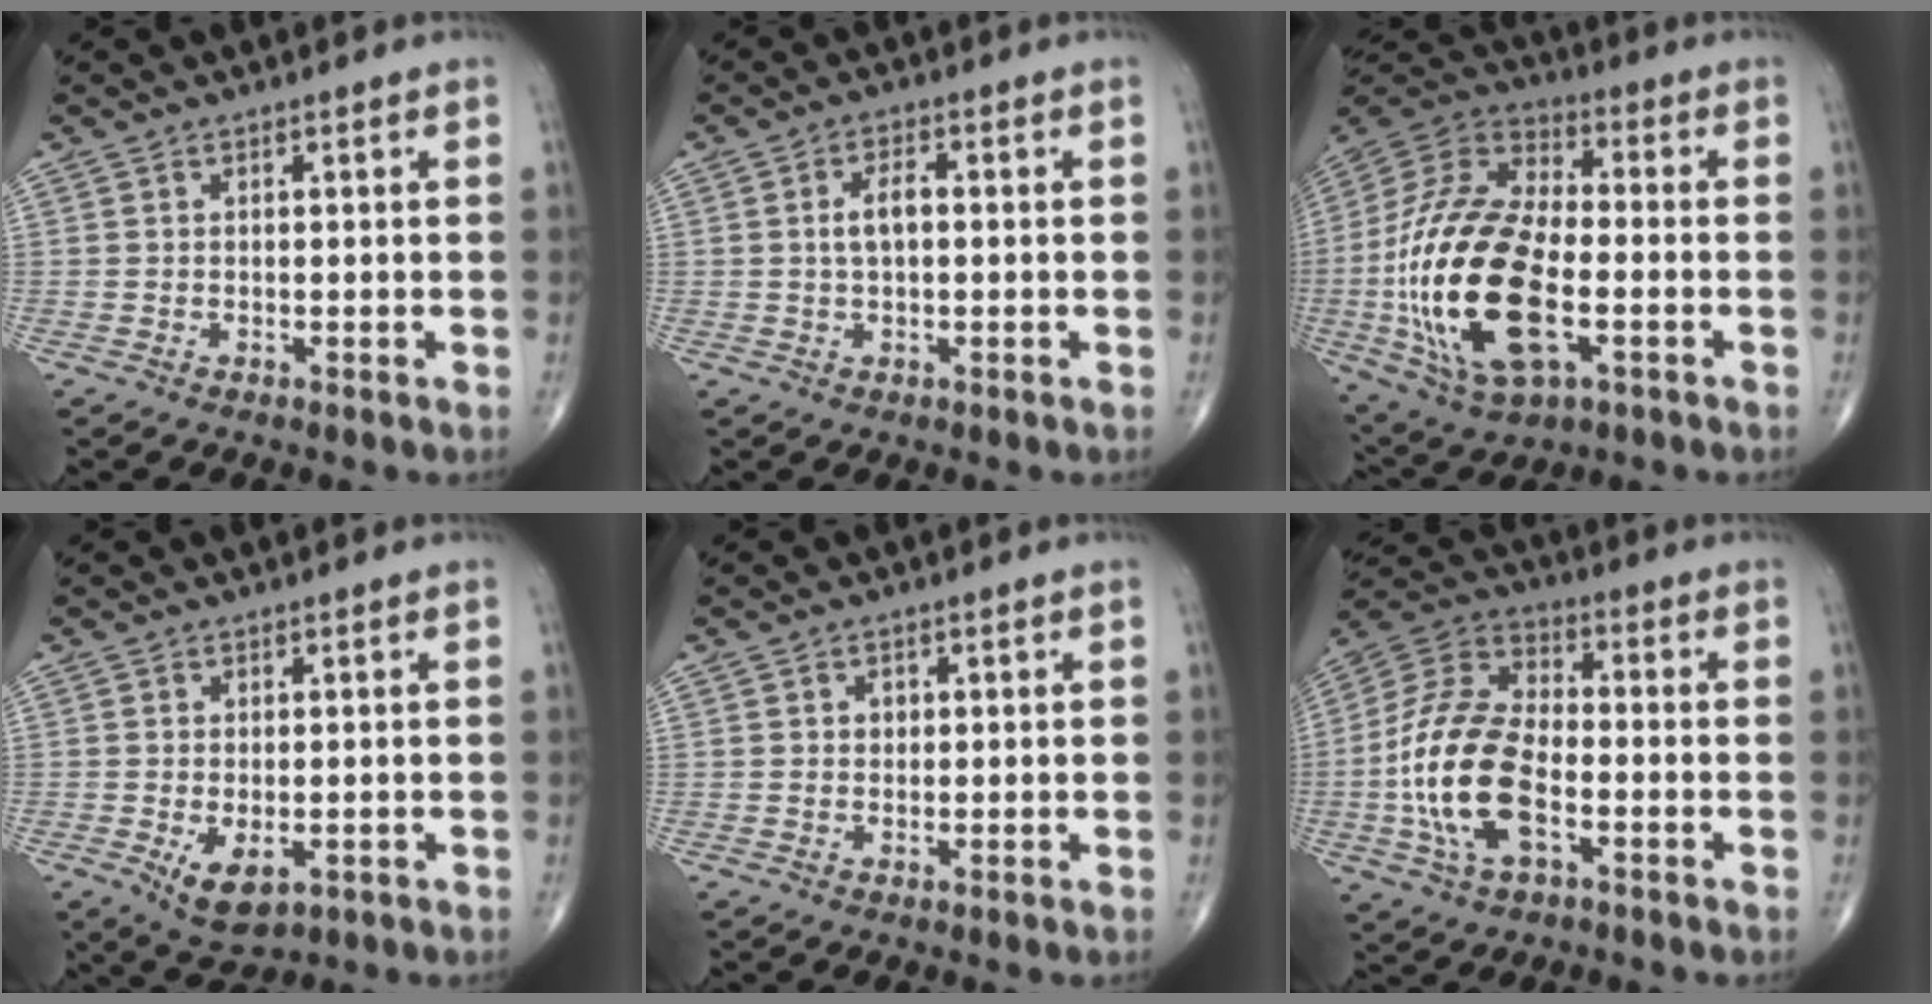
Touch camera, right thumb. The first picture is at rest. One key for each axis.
{"total": 4.0, "fx": 0.2, "fy": 2.0, "fz": 3.5, "tx": -0.070, "ty": 0.008, "tz": 0.002}
{"total": 27.2, "fx": -5.1, "fy": 13.5, "fz": 23.0, "tx": -0.481, "ty": 0.009, "tz": -0.083}
{"total": 5.6, "fx": -1.6, "fy": 3.1, "fz": 4.4, "tx": -0.069, "ty": -0.010, "tz": -0.014}
{"total": 1.4, "fx": 0.3, "fy": 1.2, "fz": 0.6, "tx": -0.003, "ty": 0.001, "tz": 0.004}
{"total": 17.7, "fx": -4.0, "fy": 9.4, "fz": 14.5, "tx": -0.297, "ty": 0.027, "tz": -0.077}